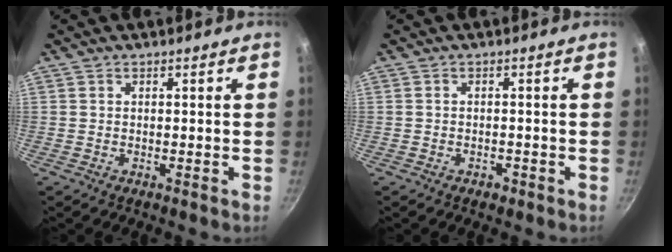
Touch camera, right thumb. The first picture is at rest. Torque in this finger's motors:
{"motor_torque": [-0.13, 0.04, -0.29, 0.02, -0.02]}